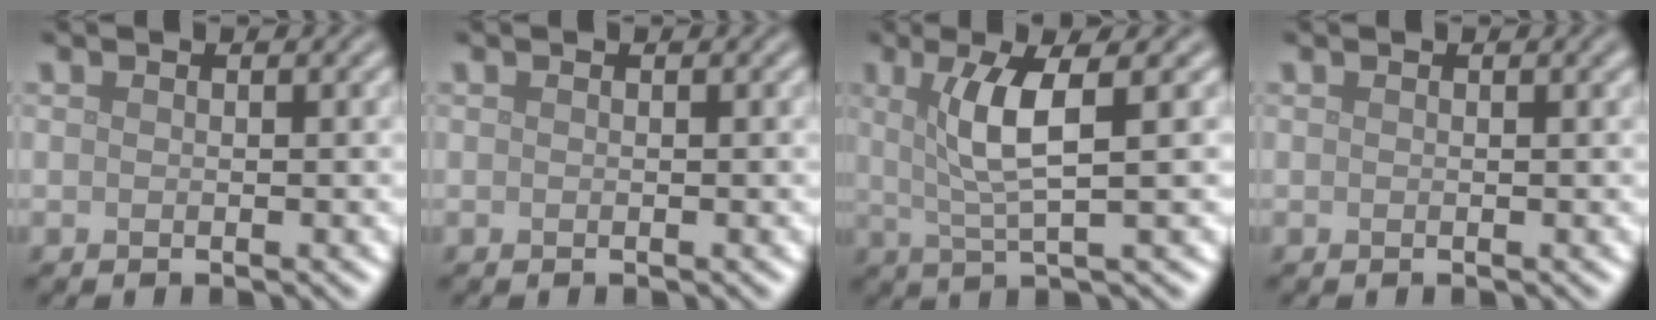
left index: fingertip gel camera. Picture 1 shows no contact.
{"total": 0.0}
{"total": 4.7, "force": [1.2, 0.9, 4.5], "torque": [-0.085, 0.002, 0.026]}
{"total": 0.5, "force": [0.3, 0.0, 0.4], "torque": [-0.005, 0.004, 0.003]}